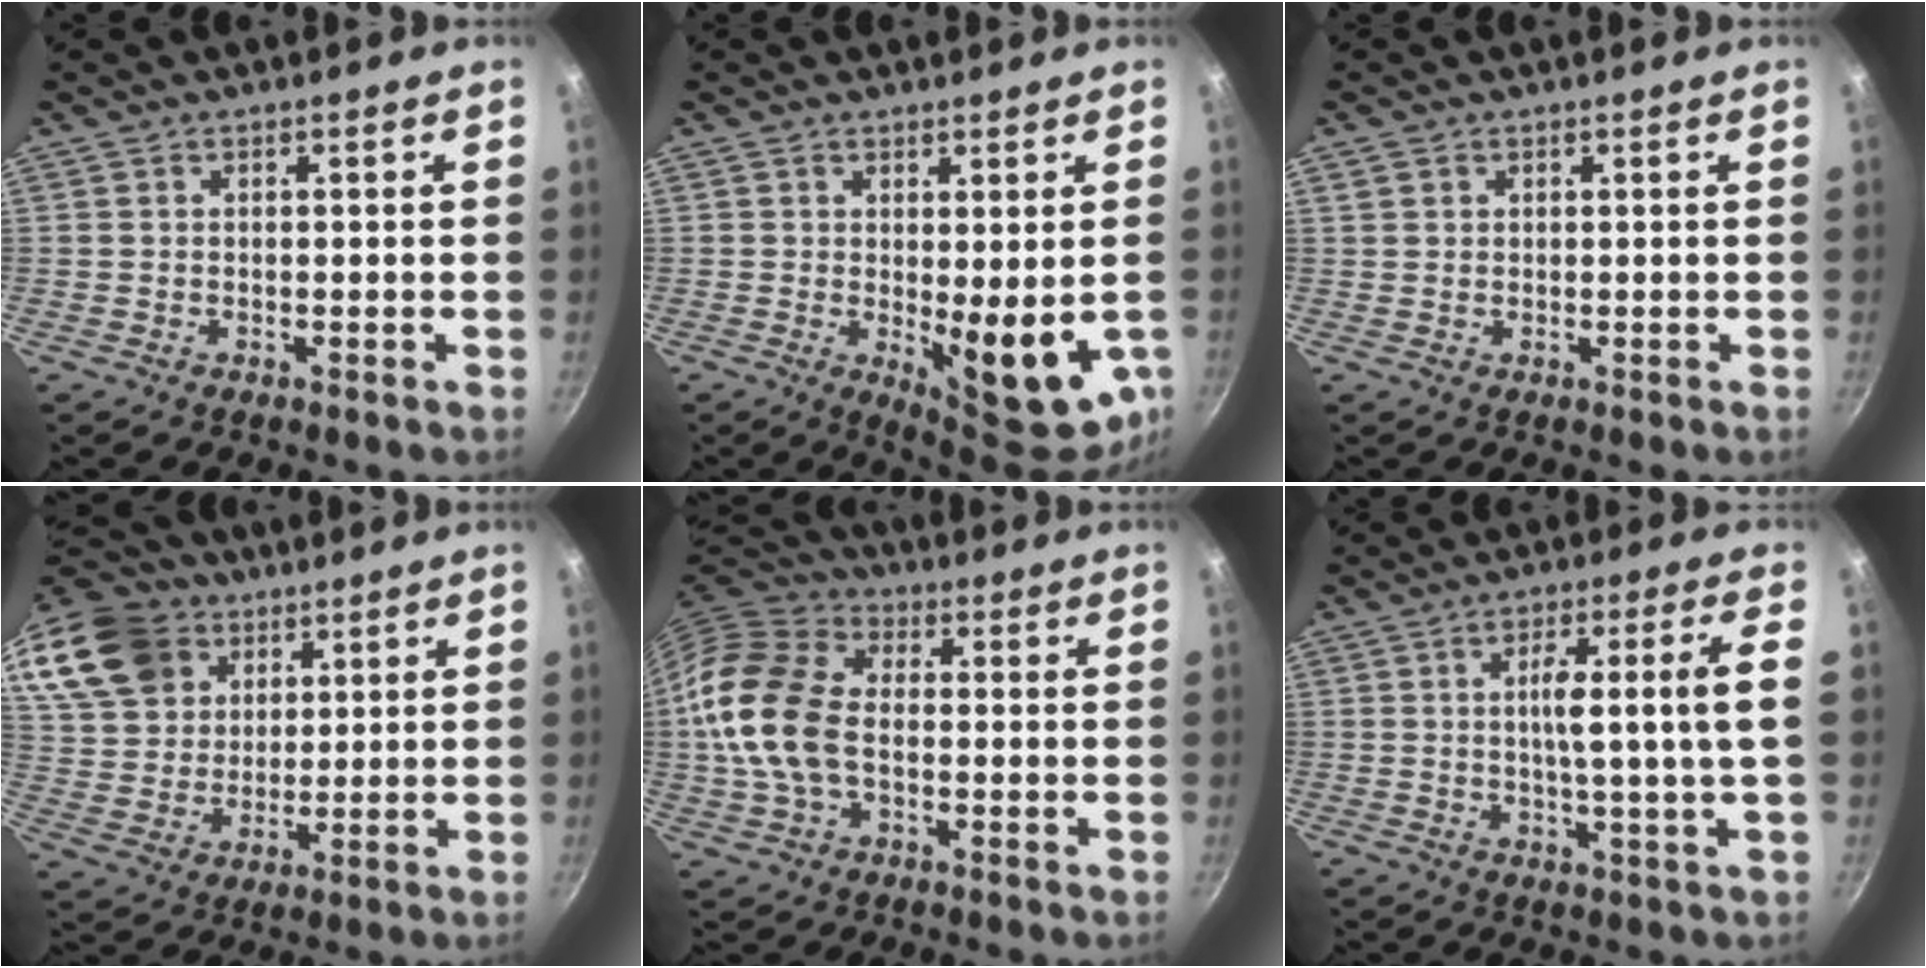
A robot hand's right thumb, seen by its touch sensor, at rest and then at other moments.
{"total": 12.4, "force": [-1.5, 4.4, 11.5], "torque": [-0.128, -0.020, -0.006]}
{"total": 1.5, "force": [0.7, 1.2, 0.5], "torque": [-0.007, 0.002, 0.011]}
{"total": 19.0, "force": [10.3, 14.0, 7.8], "torque": [-0.155, -0.012, 0.198]}
{"total": 15.6, "force": [-0.9, 10.1, 11.9], "torque": [-0.219, 0.025, -0.034]}
{"total": 9.1, "force": [0.6, -0.1, 9.1], "torque": [-0.146, 0.011, 0.012]}